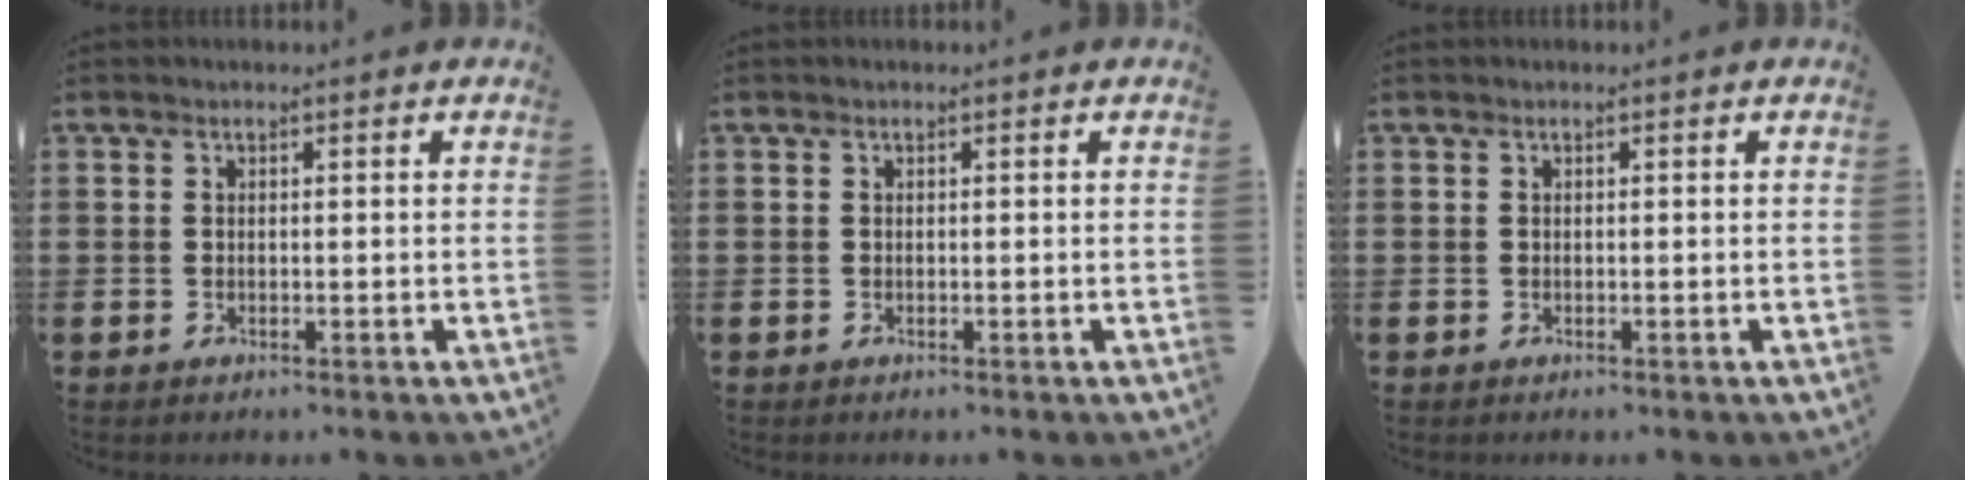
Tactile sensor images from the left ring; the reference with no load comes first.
{"total": 0.0}
{"total": 0.0}